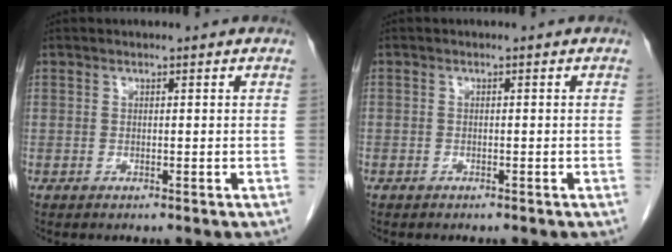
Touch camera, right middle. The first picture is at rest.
{"total": 0.6, "force": [-0.4, 0.4, 0.0], "torque": [-0.005, 0.003, -0.008]}